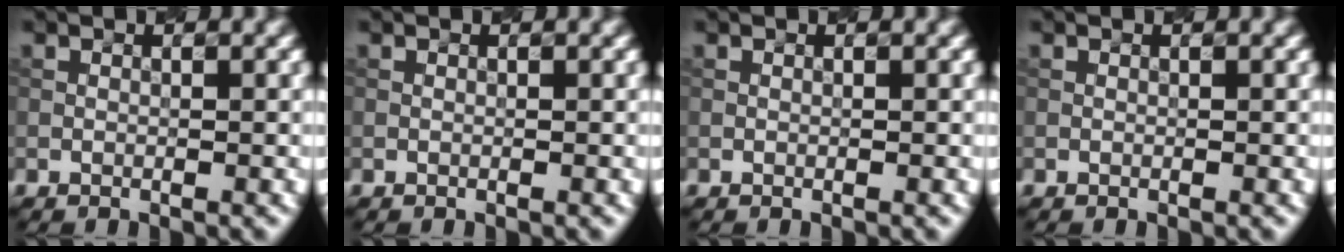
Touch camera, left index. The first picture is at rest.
{"total": 0.0}
{"total": 0.0}
{"total": 0.0}